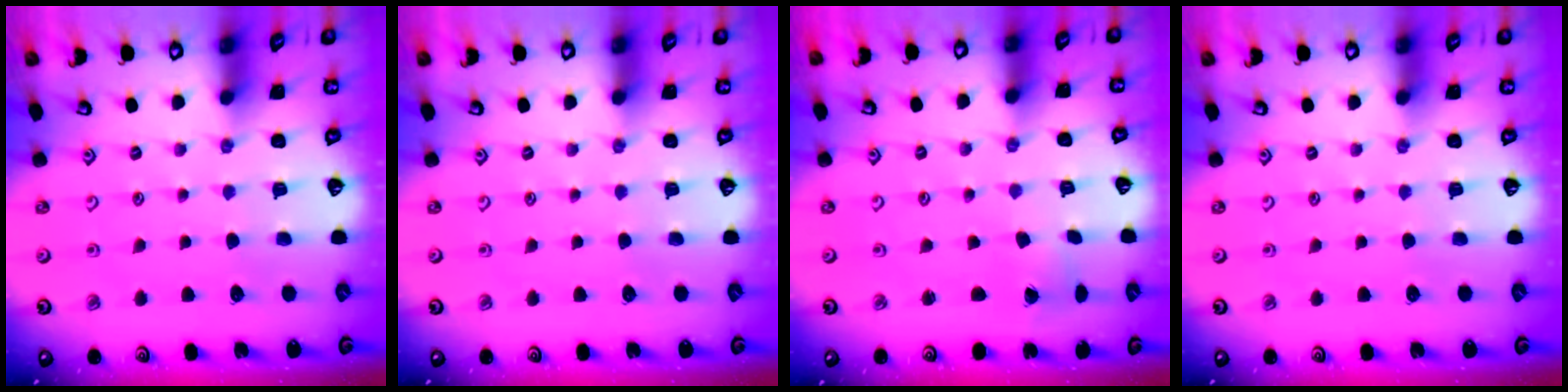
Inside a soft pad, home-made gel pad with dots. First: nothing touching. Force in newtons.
{"total": 0.0}
{"total": 0.9, "press": 0.9, "slide": 0.0}
{"total": 0.0}